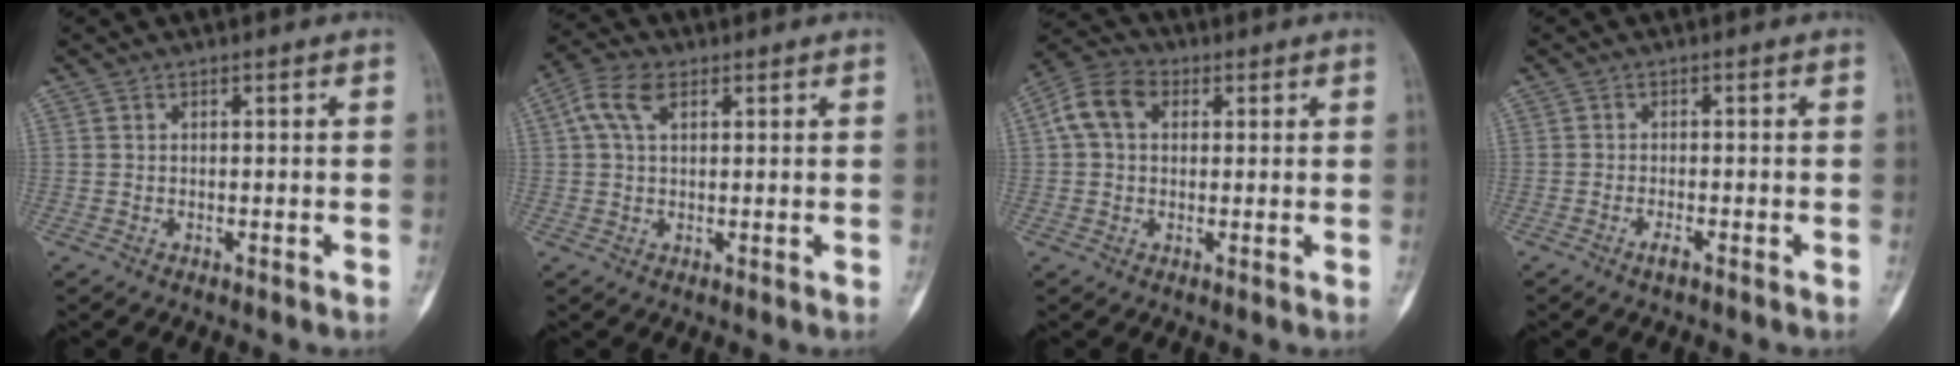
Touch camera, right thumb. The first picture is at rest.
{"total": 6.3, "force": [2.3, 3.5, 4.6], "torque": [-0.096, 0.017, 0.043]}
{"total": 7.9, "force": [1.9, 5.7, 5.1], "torque": [-0.093, 0.024, 0.028]}
{"total": 1.5, "force": [-1.0, 0.2, 1.2], "torque": [-0.025, 0.001, -0.020]}